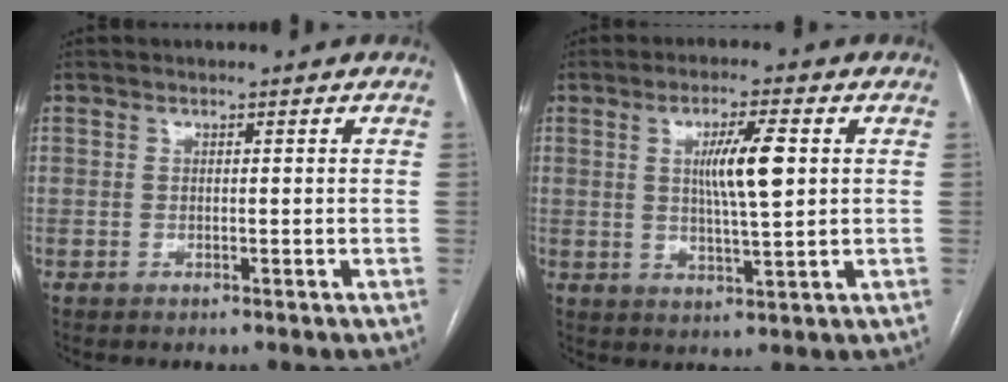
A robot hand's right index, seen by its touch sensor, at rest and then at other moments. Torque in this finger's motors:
{"motor_torque": [0.29, 0.10, 0.23, 0.13]}